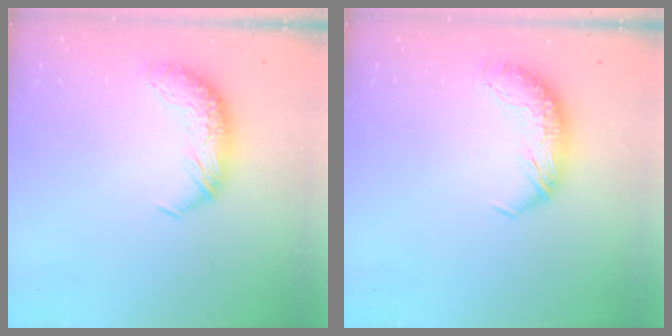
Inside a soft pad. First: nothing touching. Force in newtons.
{"total": 0.0}